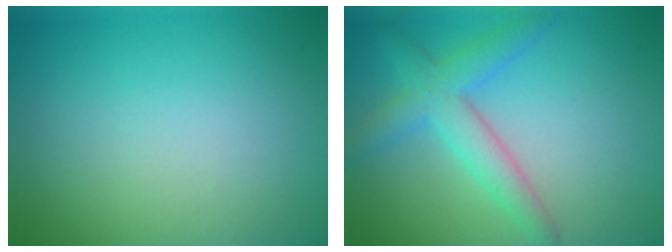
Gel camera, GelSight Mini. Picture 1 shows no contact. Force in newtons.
{"total": 2.9, "press": 2.9, "slide": 0.2}